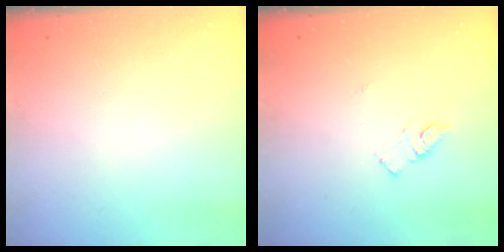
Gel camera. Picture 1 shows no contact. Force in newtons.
{"total": 5.6, "press": 5.6, "slide": 0.8}